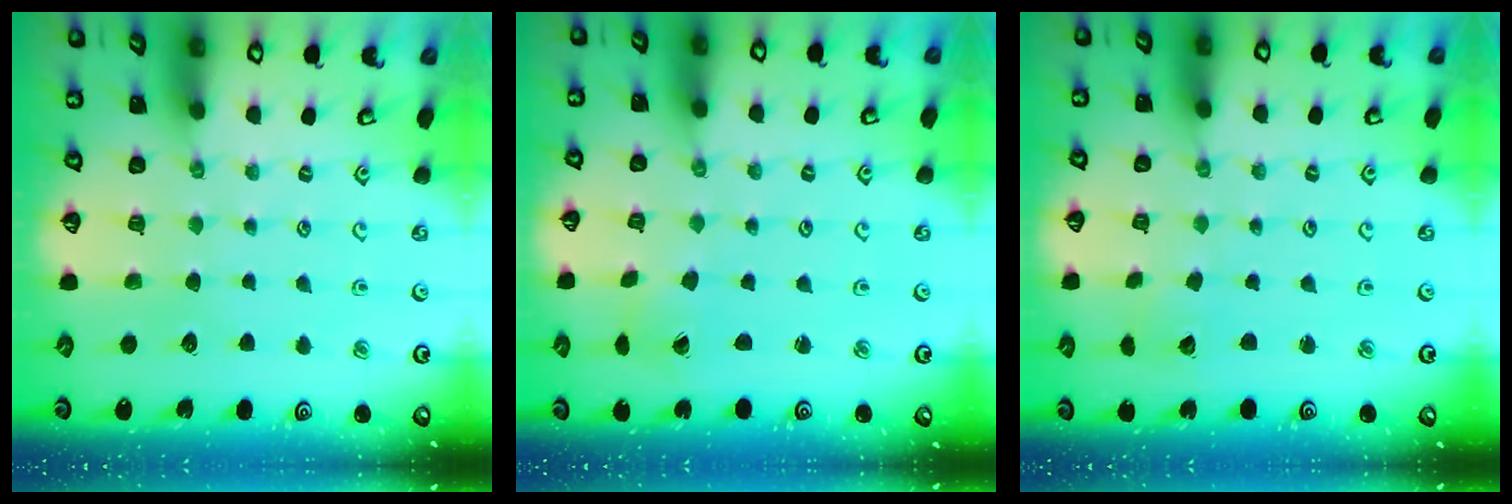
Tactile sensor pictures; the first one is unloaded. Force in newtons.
{"total": 1.2, "press": 1.2, "slide": 0.2}
{"total": 1.7, "press": 1.7, "slide": 0.1}